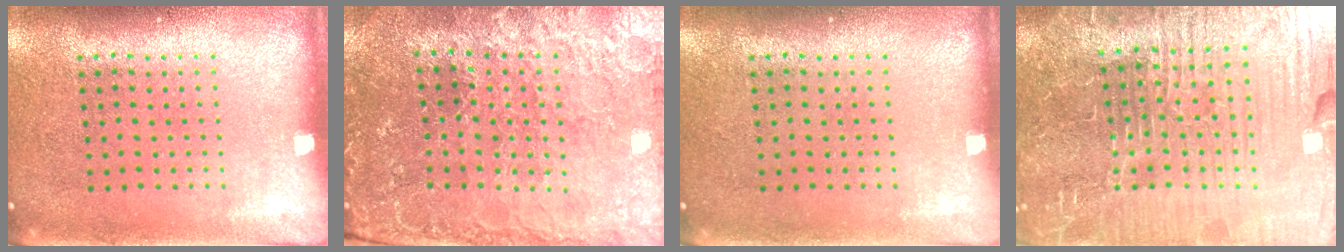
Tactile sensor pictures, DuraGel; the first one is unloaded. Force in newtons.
{"total": 1.7, "press": 1.7, "slide": 0.3}
{"total": 0.0}
{"total": 7.4, "press": 6.6, "slide": 3.4}